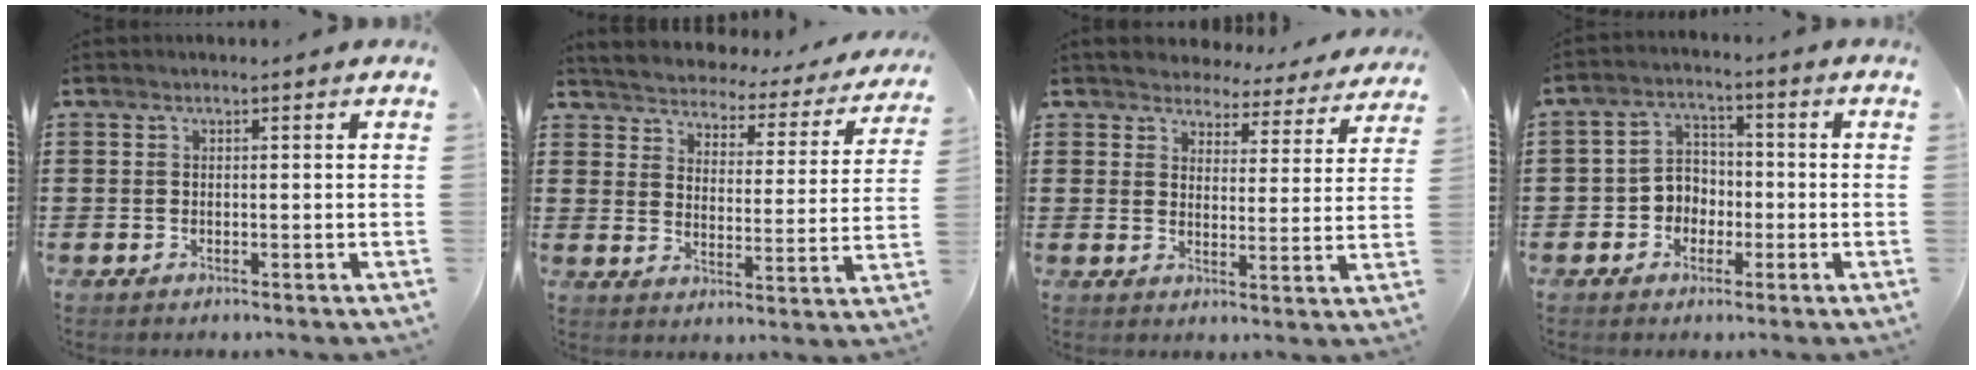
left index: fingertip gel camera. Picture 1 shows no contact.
{"total": 2.8, "force": [2.8, 0.1, -0.3], "torque": [-0.017, -0.033, 0.038]}
{"total": 4.2, "force": [4.1, 0.8, -0.1], "torque": [-0.016, -0.031, 0.068]}
{"total": 4.2, "force": [-1.9, 3.5, 1.3], "torque": [-0.037, 0.012, -0.041]}